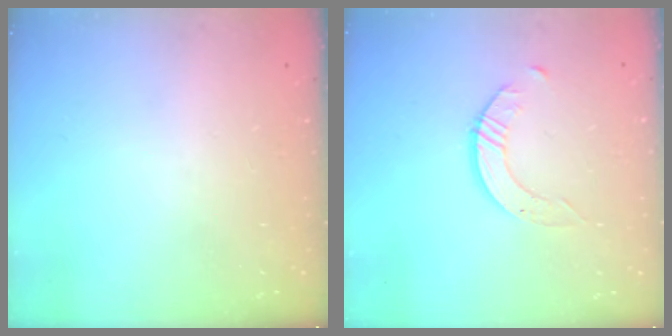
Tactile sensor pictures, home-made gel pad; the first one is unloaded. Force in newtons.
{"total": 1.6, "press": 1.6, "slide": 0.2}